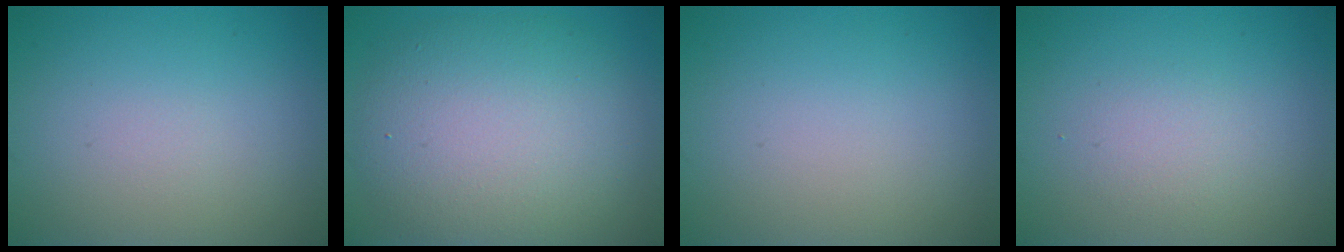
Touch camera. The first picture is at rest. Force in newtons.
{"total": 9.1, "press": 9.1, "slide": 0.7}
{"total": 0.0}
{"total": 1.5, "press": 1.5, "slide": 0.0}